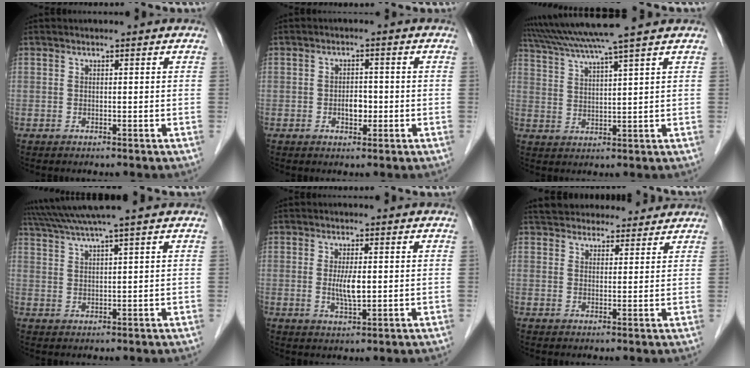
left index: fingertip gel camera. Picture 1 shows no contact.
{"total": 2.8, "force": [-0.8, 1.6, 2.1], "torque": [-0.031, 0.004, -0.009]}
{"total": 10.5, "force": [8.8, -1.9, 5.4], "torque": [-0.097, 0.020, 0.143]}
{"total": 7.5, "force": [6.3, -1.8, 3.6], "torque": [-0.064, 0.025, 0.107]}
{"total": 3.8, "force": [0.1, 0.8, 3.7], "torque": [-0.071, -0.006, 0.003]}
{"total": 12.0, "force": [11.0, 3.7, 3.0], "torque": [-0.030, 0.029, 0.156]}